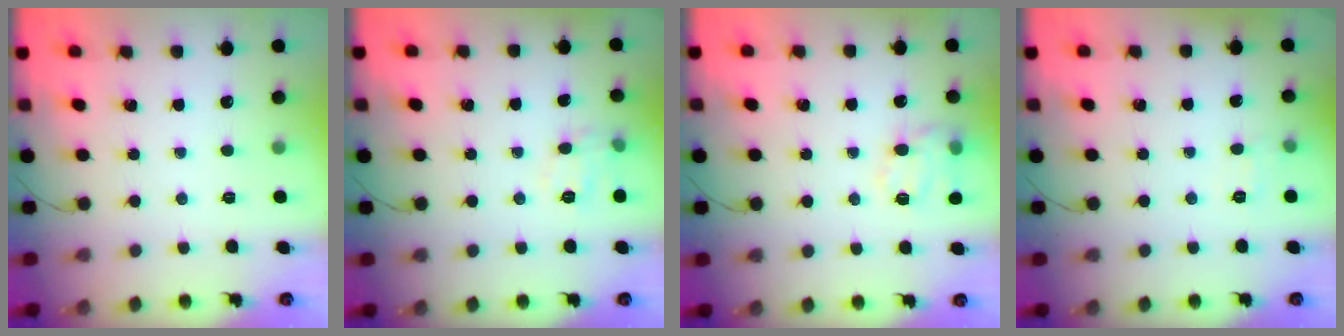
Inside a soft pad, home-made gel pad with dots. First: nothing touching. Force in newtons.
{"total": 8.5, "press": 8.4, "slide": 1.5}
{"total": 13.3, "press": 13.2, "slide": 1.5}
{"total": 5.5, "press": 5.2, "slide": 1.5}